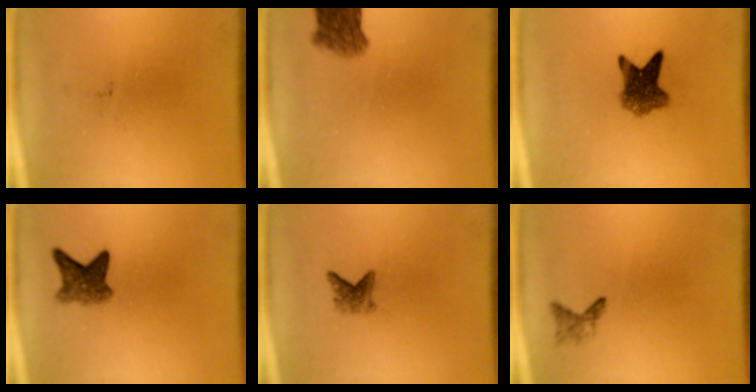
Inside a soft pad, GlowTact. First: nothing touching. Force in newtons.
{"total": 4.3}
{"total": 6.2}
{"total": 4.1}
{"total": 2.1}
{"total": 1.1}